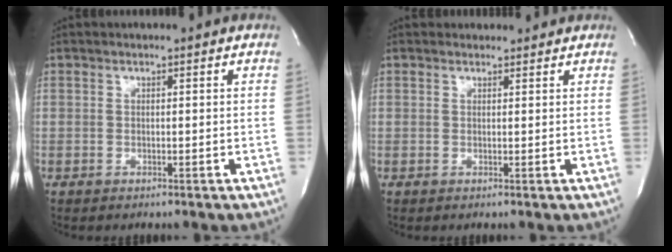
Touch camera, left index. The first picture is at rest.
{"total": 1.7, "force": [1.5, 0.7, -0.3], "torque": [-0.006, 0.005, 0.018]}